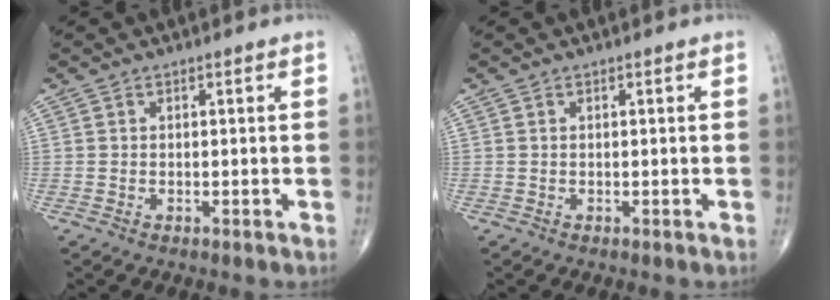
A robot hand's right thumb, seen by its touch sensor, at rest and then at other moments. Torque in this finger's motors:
{"motor_torque": [0.05, -0.08, 0.08, 0.04, 0.00]}